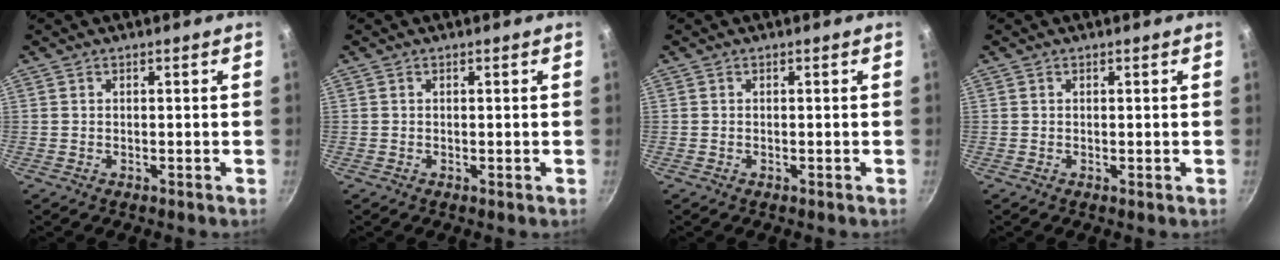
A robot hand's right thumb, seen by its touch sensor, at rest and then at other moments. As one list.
[{"total": 0.0}, {"total": 0.0}, {"total": 0.0}]